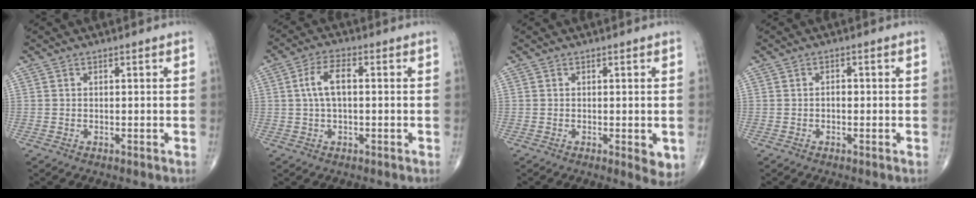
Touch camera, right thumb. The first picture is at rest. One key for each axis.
{"total": 6.1, "fx": 0.6, "fy": 2.9, "fz": 5.4, "tx": -0.110, "ty": 0.017, "tz": 0.005}
{"total": 3.5, "fx": -0.7, "fy": 1.3, "fz": 3.2, "tx": -0.035, "ty": -0.009, "tz": -0.009}
{"total": 1.4, "fx": -0.2, "fy": 0.9, "fz": 1.0, "tx": -0.010, "ty": 0.003, "tz": -0.008}